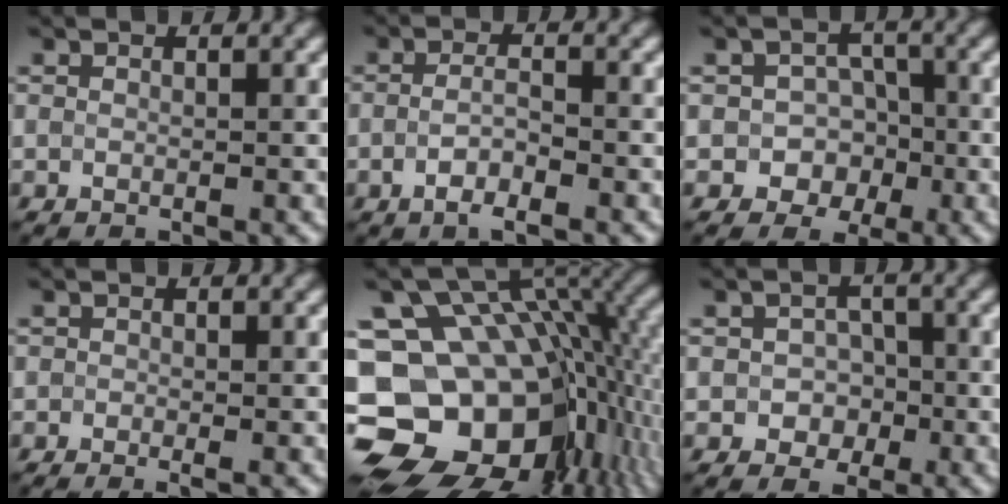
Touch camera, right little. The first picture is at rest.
{"total": 1.9, "force": [-1.7, 0.1, 0.9], "torque": [-0.023, 0.000, -0.027]}
{"total": 4.1, "force": [-2.1, 3.4, 0.7], "torque": [0.028, 0.007, -0.039]}
{"total": 1.0, "force": [-0.9, -0.2, 0.2], "torque": [-0.004, -0.010, -0.006]}
{"total": 18.0, "force": [-4.7, 12.8, 11.7], "torque": [-0.195, -0.010, -0.045]}
{"total": 2.1, "force": [-1.2, 1.7, 0.1], "torque": [0.002, -0.003, -0.016]}